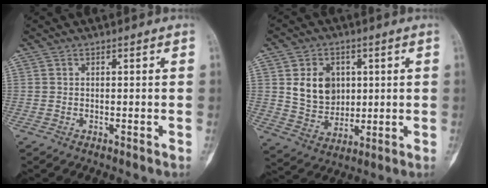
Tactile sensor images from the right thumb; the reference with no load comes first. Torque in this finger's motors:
{"motor_torque": [0.21, 0.42, 0.37, -0.07, 0.01]}